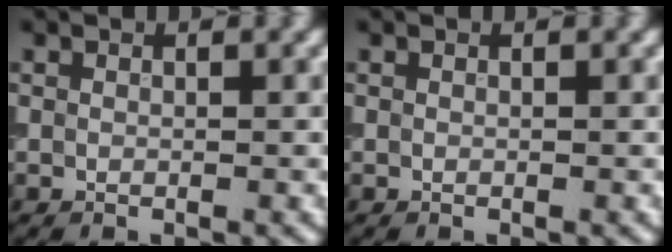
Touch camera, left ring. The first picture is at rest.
{"total": 0.0}